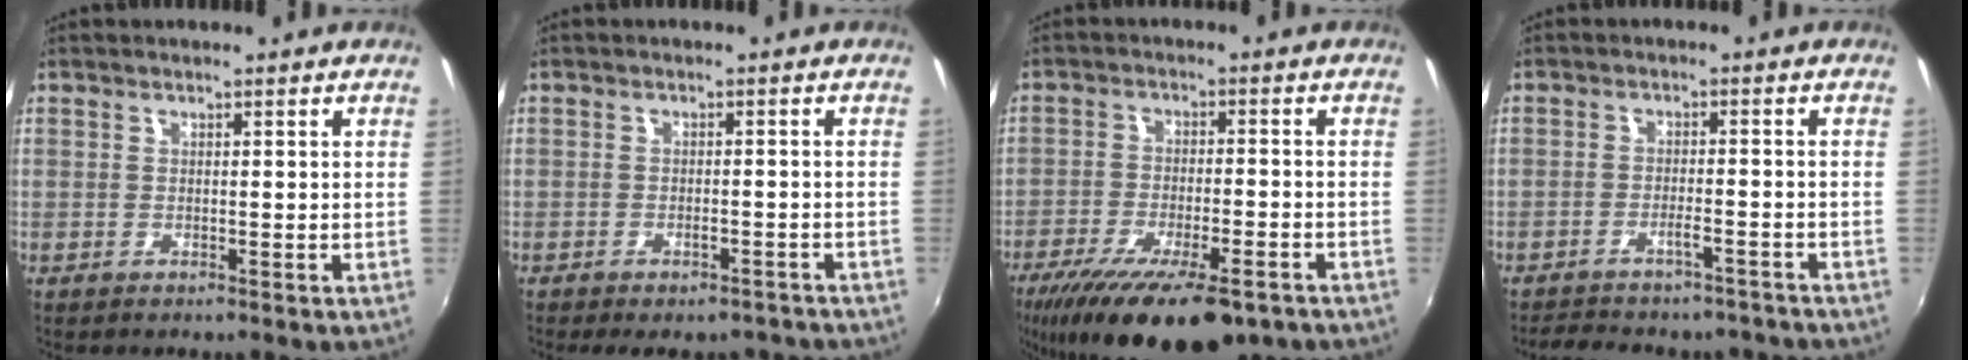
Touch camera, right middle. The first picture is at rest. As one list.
[{"total": 7.2, "force": [-6.1, 2.7, 2.8], "torque": [-0.054, -0.008, -0.070]}, {"total": 19.5, "force": [-13.5, 6.1, 12.6], "torque": [-0.238, -0.055, -0.205]}, {"total": 12.4, "force": [-11.0, 3.6, 4.4], "torque": [-0.100, -0.001, -0.137]}]